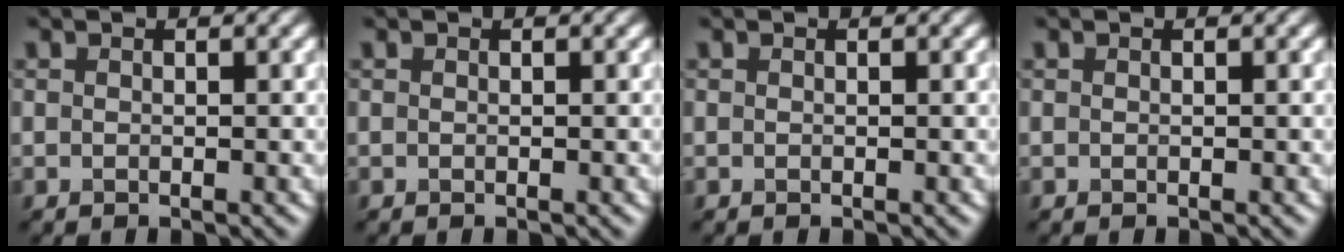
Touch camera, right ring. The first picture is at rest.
{"total": 0.0}
{"total": 0.0}
{"total": 0.0}